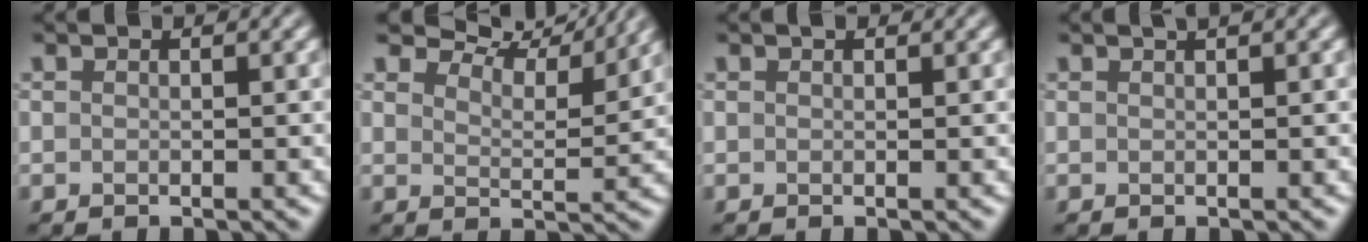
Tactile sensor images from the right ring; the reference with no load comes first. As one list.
[{"total": 8.1, "force": [7.4, 1.5, 2.8], "torque": [-0.053, 0.010, 0.095]}, {"total": 0.6, "force": [0.5, 0.2, 0.3], "torque": [-0.004, 0.002, 0.008]}, {"total": 1.2, "force": [0.8, 0.4, 0.9], "torque": [-0.008, 0.002, 0.006]}]